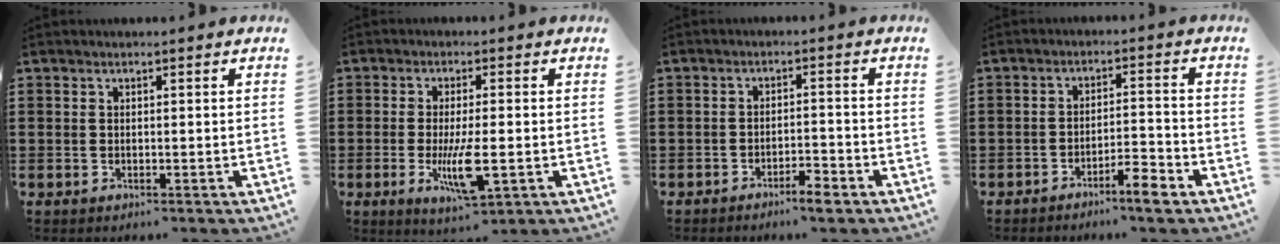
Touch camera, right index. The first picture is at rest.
{"total": 8.1, "force": [-2.0, 2.2, 7.5], "torque": [-0.156, -0.021, -0.034]}
{"total": 3.1, "force": [-2.8, 0.6, 1.3], "torque": [-0.023, 0.005, -0.055]}
{"total": 4.6, "force": [-3.9, 0.7, 2.4], "torque": [-0.039, 0.009, -0.072]}